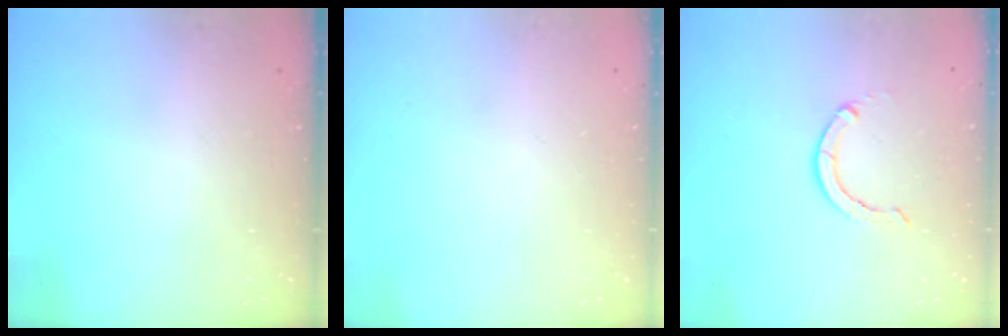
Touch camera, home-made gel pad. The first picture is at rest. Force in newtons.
{"total": 0.0}
{"total": 2.9, "press": 2.9, "slide": 0.1}